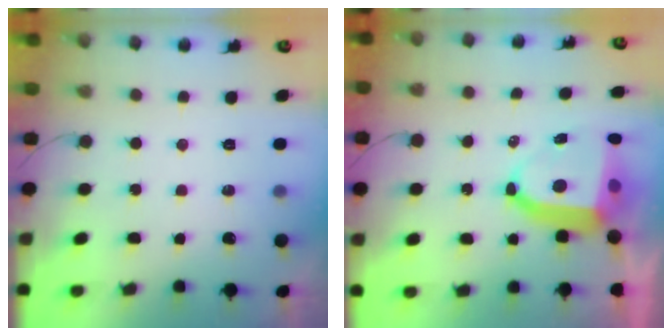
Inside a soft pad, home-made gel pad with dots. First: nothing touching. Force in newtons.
{"total": 10.2, "press": 10.2, "slide": 1.1}